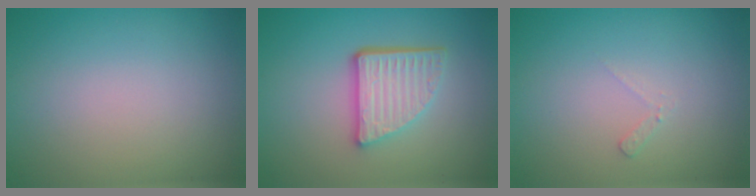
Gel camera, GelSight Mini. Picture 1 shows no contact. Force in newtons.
{"total": 4.7, "press": 3.5, "slide": 3.3}
{"total": 0.8, "press": 0.8, "slide": 0.2}